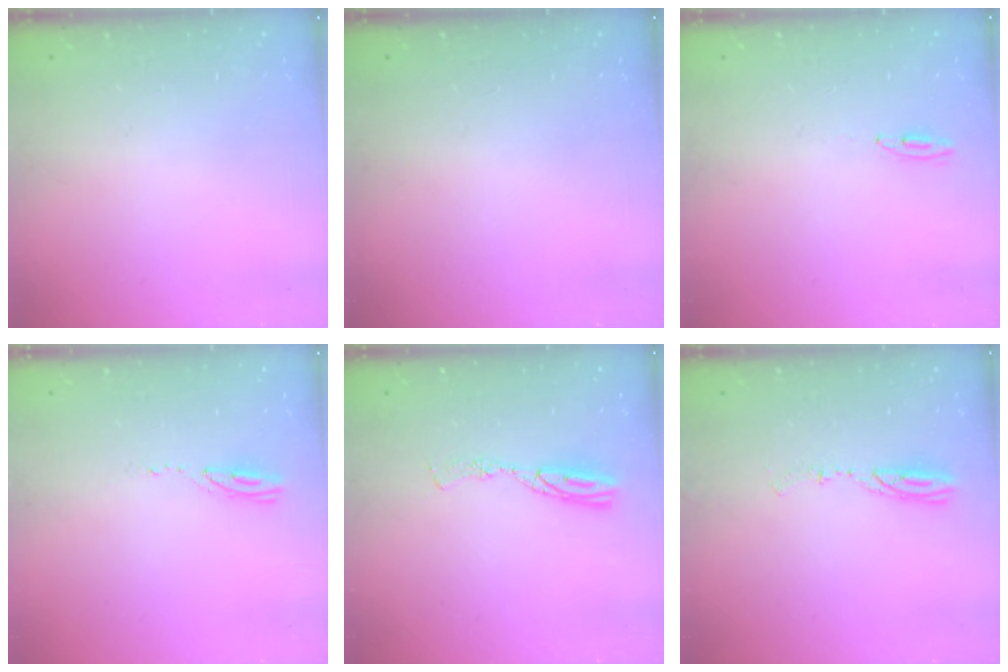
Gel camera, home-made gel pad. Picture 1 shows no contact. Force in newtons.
{"total": 1.0, "press": 0.0, "slide": 1.0}
{"total": 2.7, "press": 2.5, "slide": 1.0}
{"total": 3.5, "press": 3.5, "slide": 0.3}
{"total": 6.6, "press": 6.5, "slide": 0.7}
{"total": 4.8, "press": 4.7, "slide": 1.0}